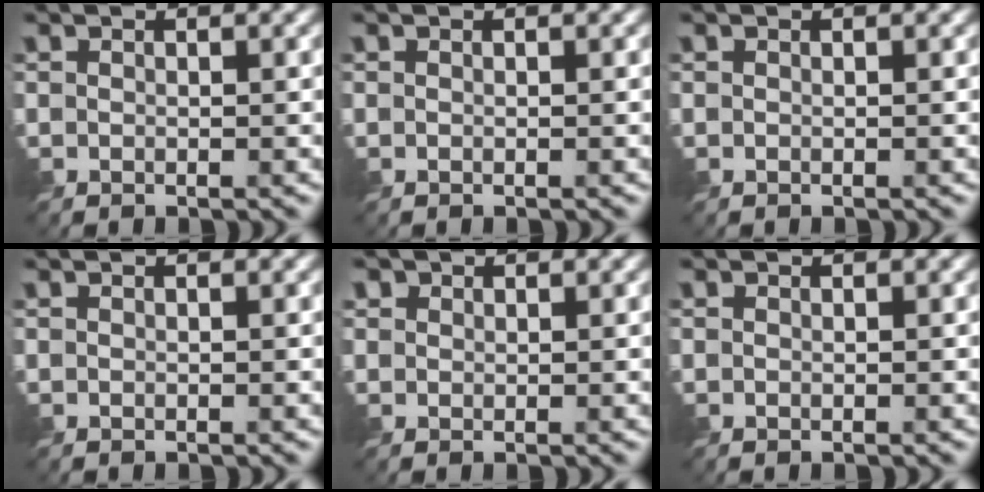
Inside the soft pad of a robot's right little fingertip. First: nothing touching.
{"total": 0.0}
{"total": 0.0}
{"total": 0.0}
{"total": 1.1, "force": [0.7, 0.8, 0.3], "torque": [-0.005, -0.001, 0.007]}
{"total": 0.0}